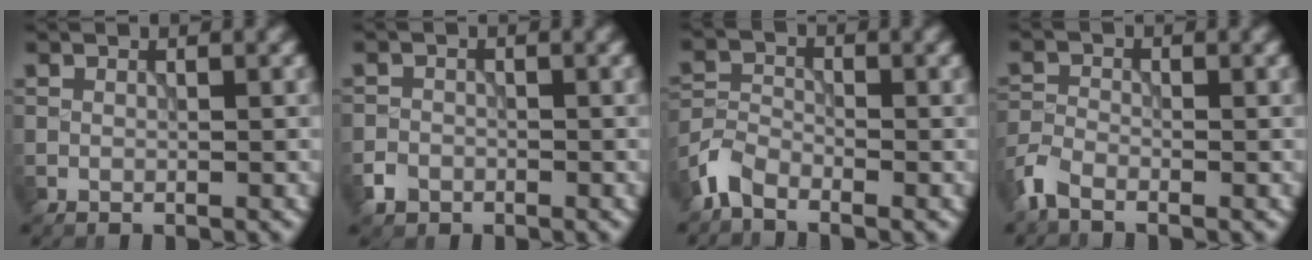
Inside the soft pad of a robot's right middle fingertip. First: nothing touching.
{"total": 1.6, "force": [-1.0, 1.2, 0.4], "torque": [0.001, 0.001, -0.021]}
{"total": 2.8, "force": [-2.3, 1.2, 1.1], "torque": [-0.024, 0.004, -0.058]}
{"total": 2.6, "force": [-2.0, 1.0, 1.3], "torque": [-0.032, -0.003, -0.056]}